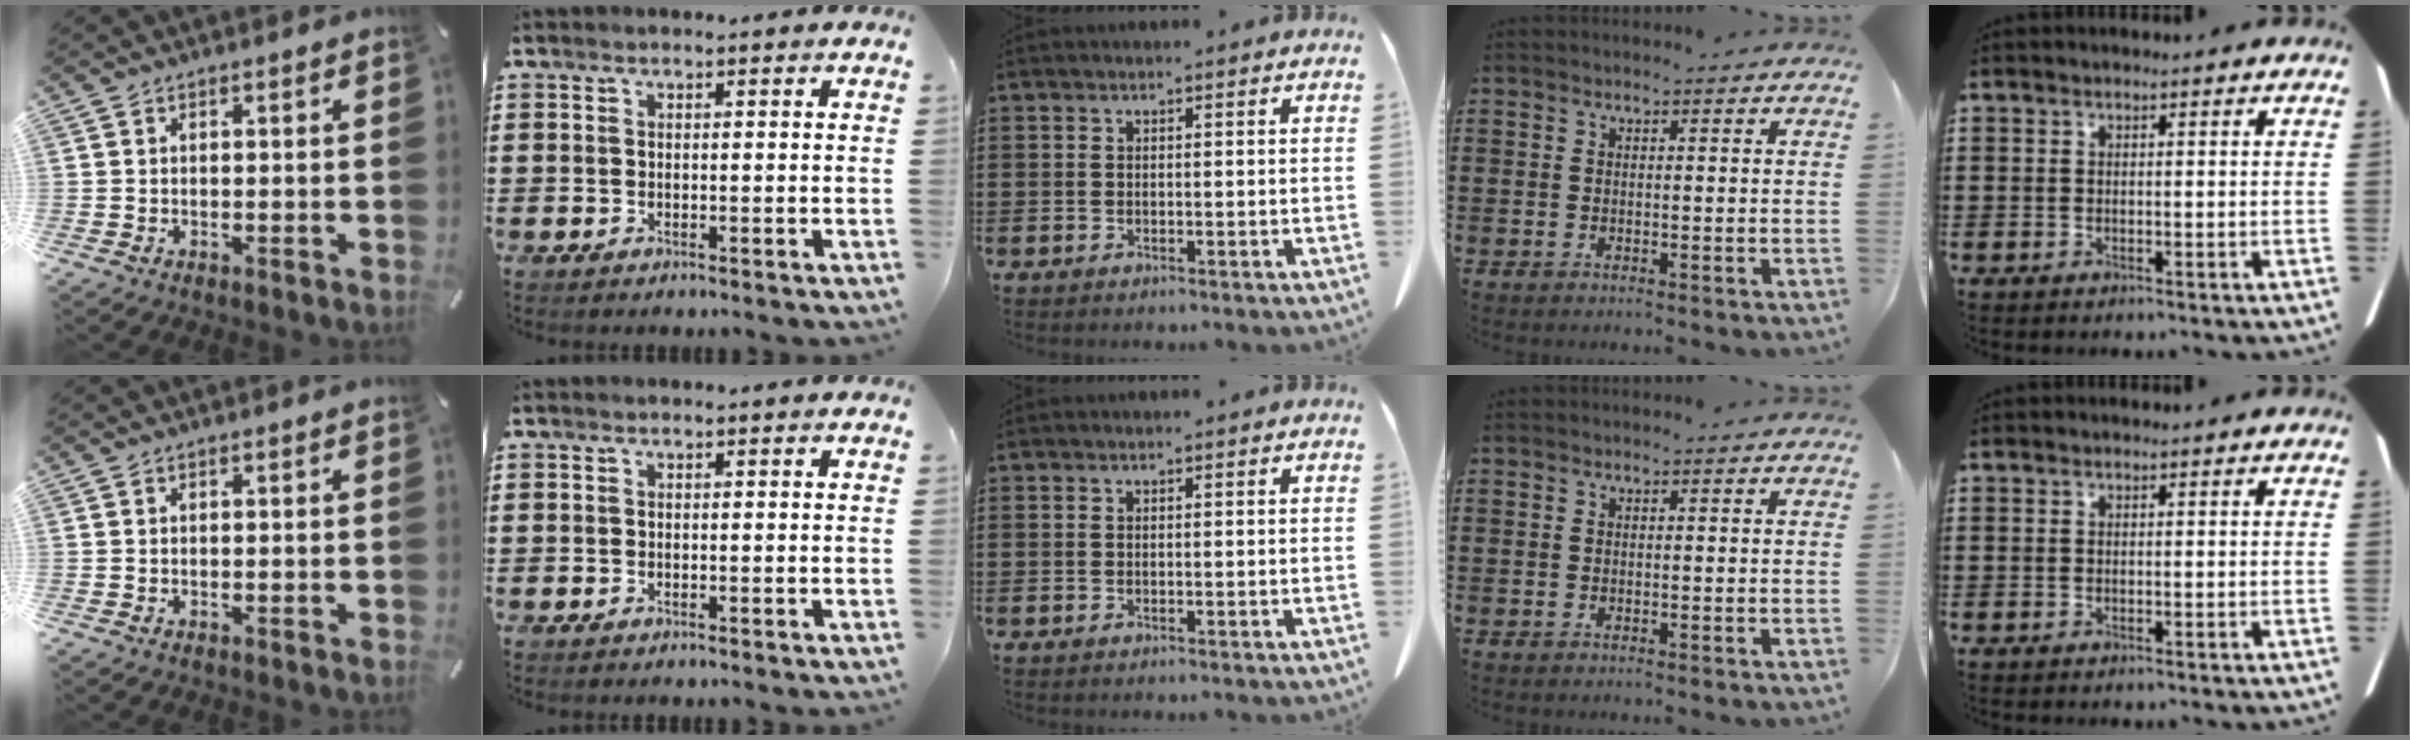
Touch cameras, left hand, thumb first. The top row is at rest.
{}